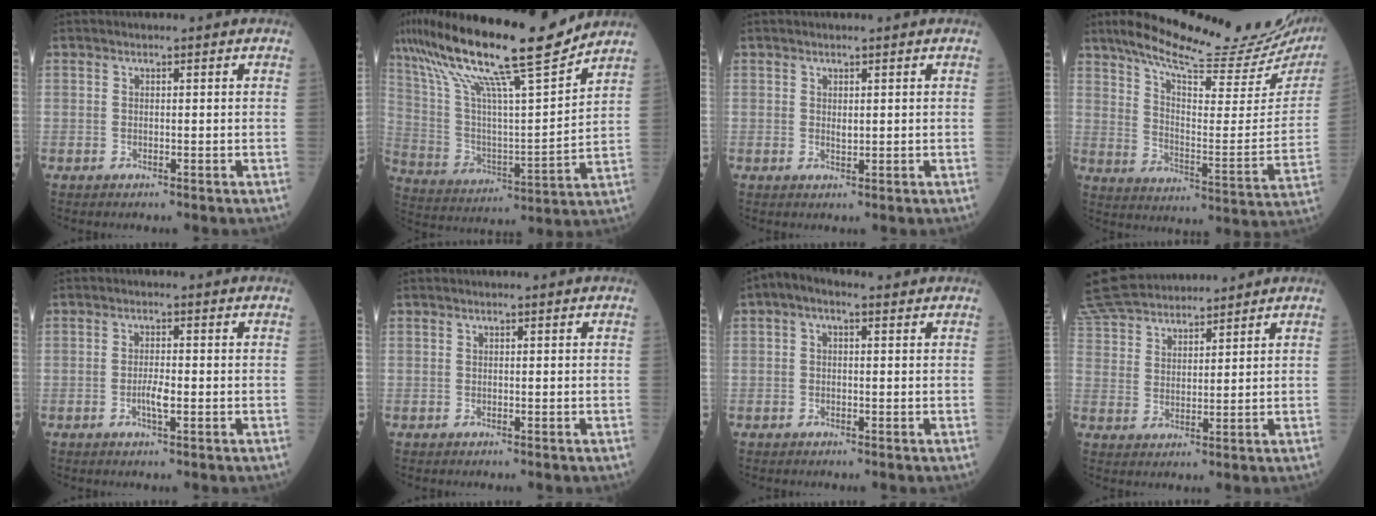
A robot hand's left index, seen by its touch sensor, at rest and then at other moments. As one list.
[{"total": 23.7, "force": [18.2, 2.1, 15.0], "torque": [-0.288, 0.021, 0.320]}, {"total": 1.1, "force": [0.4, 0.4, 0.9], "torque": [-0.017, -0.001, 0.008]}, {"total": 26.5, "force": [23.6, 3.2, 11.5], "torque": [-0.185, -0.062, 0.313]}, {"total": 2.4, "force": [-0.7, 0.4, 2.2], "torque": [-0.045, -0.001, -0.012]}, {"total": 0.0}, {"total": 3.1, "force": [1.3, 1.5, 2.4], "torque": [-0.049, 0.027, 0.019]}, {"total": 13.0, "force": [12.2, 2.9, 3.4], "torque": [-0.083, 0.043, 0.227]}]